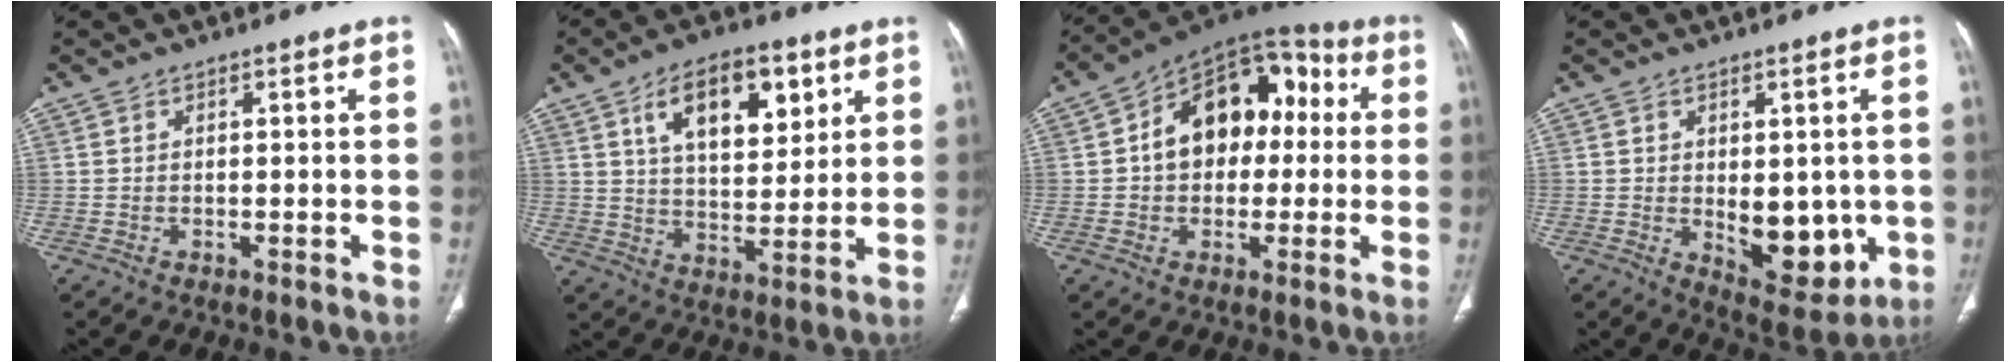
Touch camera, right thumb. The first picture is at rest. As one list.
[{"total": 14.9, "force": [6.6, 7.8, 10.9], "torque": [-0.133, -0.023, 0.111]}, {"total": 17.0, "force": [1.6, 11.8, 12.2], "torque": [-0.135, 0.046, 0.014]}, {"total": 11.0, "force": [-1.3, 6.2, 9.0], "torque": [-0.082, -0.019, 0.001]}]